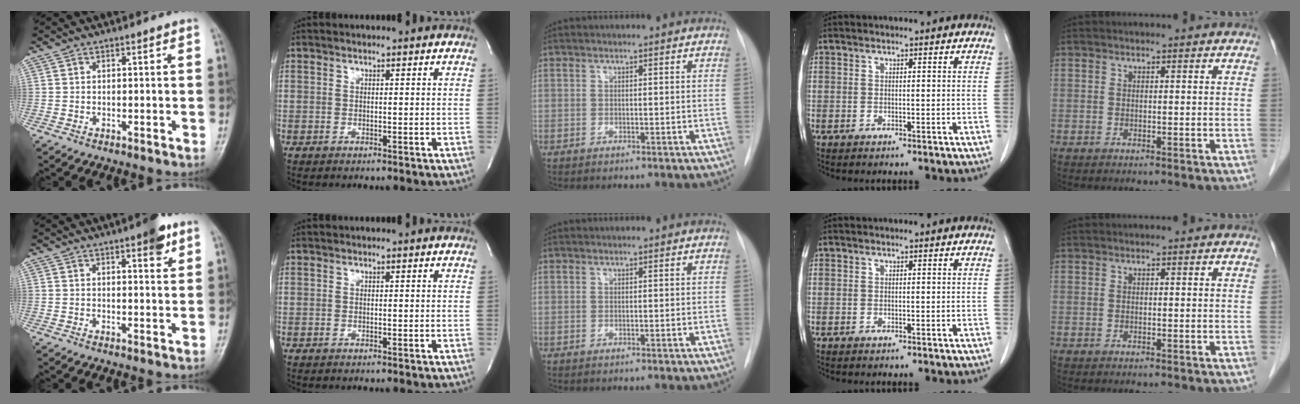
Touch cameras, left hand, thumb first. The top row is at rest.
{"thumb": {"total": 5.2, "force": [3.0, 1.5, 3.9], "torque": [-0.043, -0.012, 0.035]}}